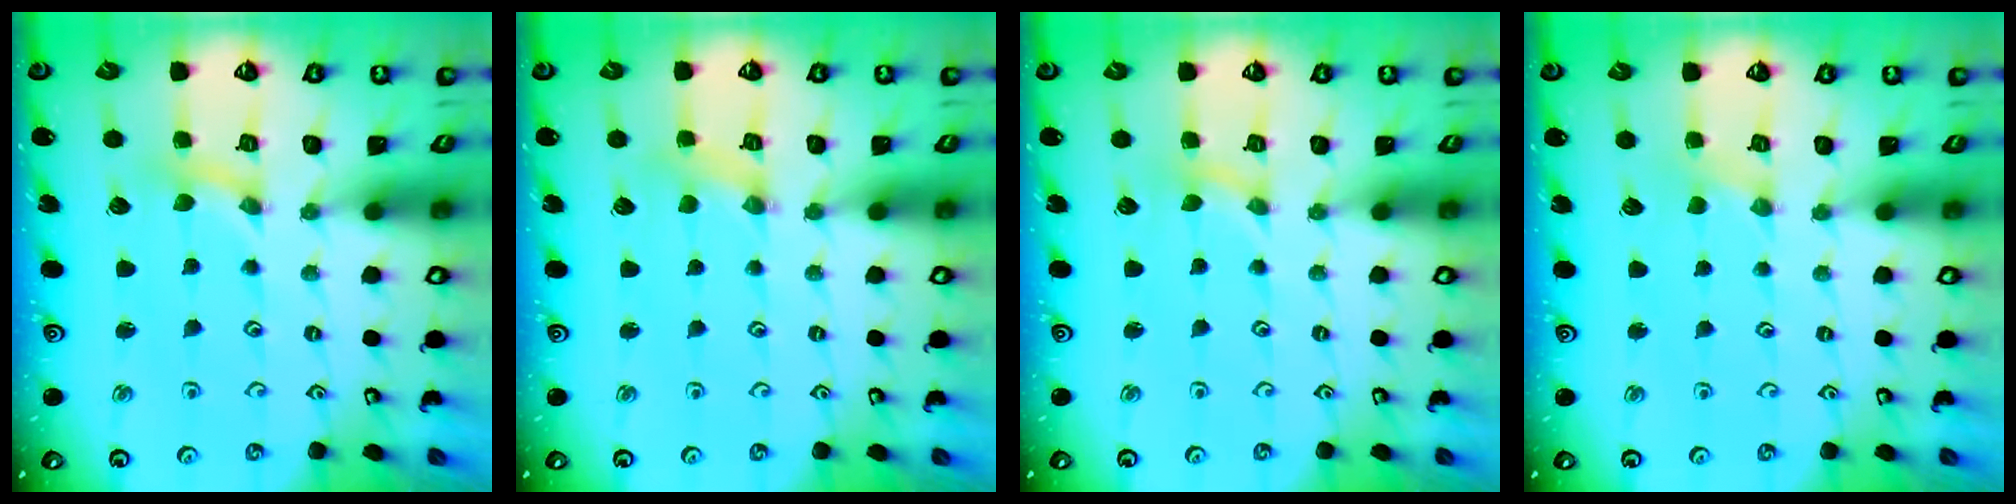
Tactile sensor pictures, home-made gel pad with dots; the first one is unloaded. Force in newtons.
{"total": 1.1, "press": 1.1, "slide": 0.2}
{"total": 0.0}
{"total": 0.0}